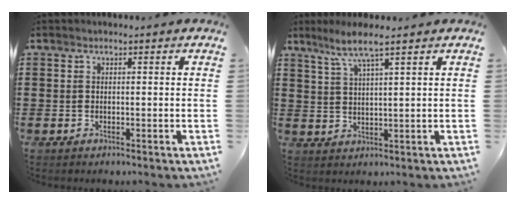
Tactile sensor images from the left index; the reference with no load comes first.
{"total": 5.0, "force": [3.5, -0.1, 3.6], "torque": [-0.079, -0.004, 0.060]}